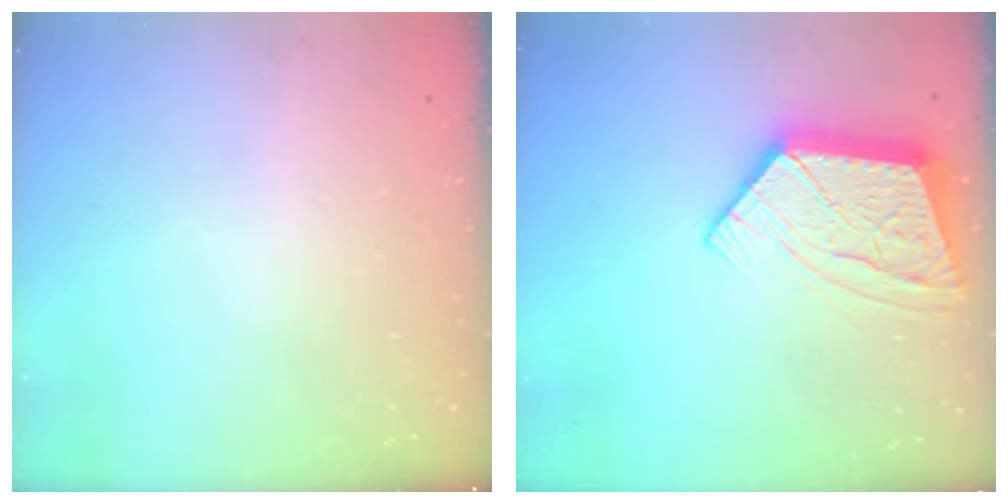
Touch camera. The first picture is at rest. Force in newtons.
{"total": 14.4, "press": 14.3, "slide": 1.3}